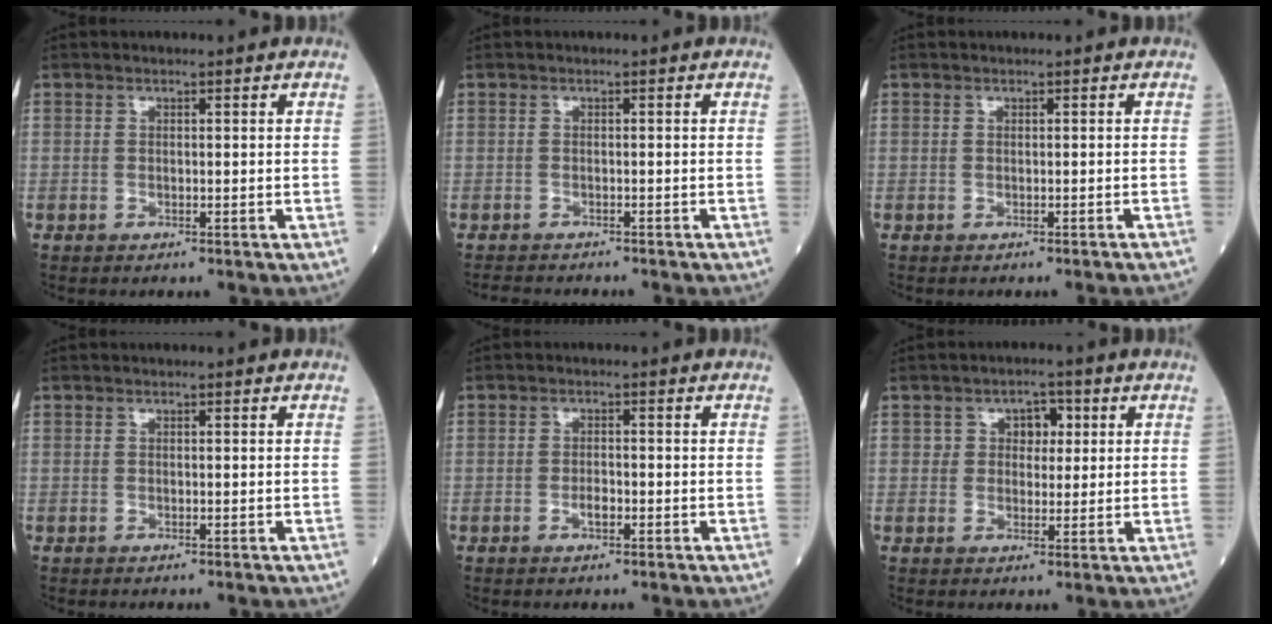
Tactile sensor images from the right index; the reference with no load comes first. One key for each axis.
{"total": 3.6, "fx": -3.4, "fy": 0.6, "fz": 1.0, "tx": -0.014, "ty": -0.011, "tz": -0.053}
{"total": 1.3, "fx": -1.1, "fy": -0.4, "fz": 0.5, "tx": -0.005, "ty": 0.002, "tz": -0.013}
{"total": 0.0}
{"total": 1.8, "fx": -0.8, "fy": 0.7, "fz": 1.5, "tx": -0.023, "ty": 0.004, "tz": -0.012}
{"total": 3.9, "fx": 1.2, "fy": 2.9, "fz": 2.4, "tx": -0.026, "ty": 0.009, "tz": 0.015}